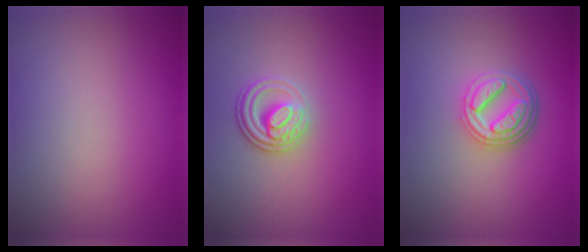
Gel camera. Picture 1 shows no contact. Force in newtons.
{"total": 3.4, "press": 2.6, "slide": 2.2}
{"total": 4.7, "press": 3.5, "slide": 3.1}